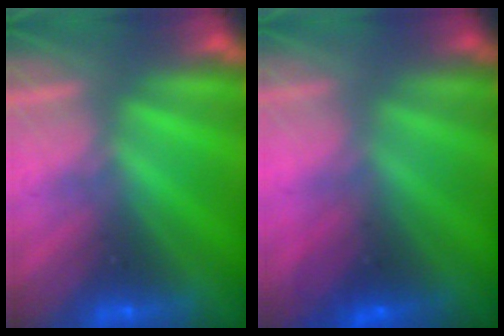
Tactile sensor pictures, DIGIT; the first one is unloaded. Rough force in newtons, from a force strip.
{"total": 2.8}